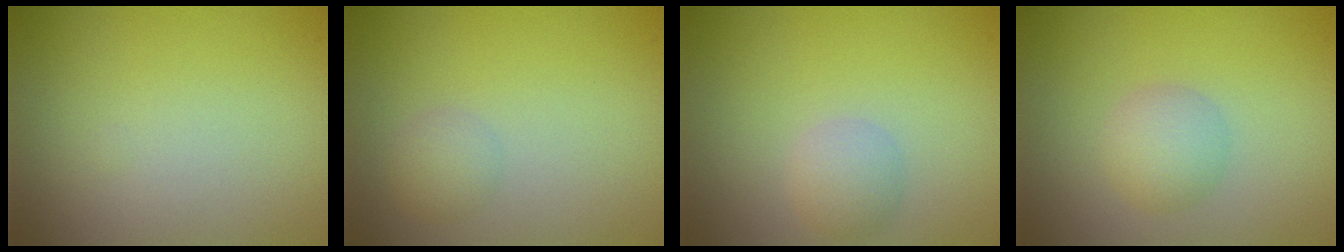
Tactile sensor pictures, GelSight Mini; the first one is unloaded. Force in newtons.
{"total": 1.6, "press": 1.6, "slide": 0.1}
{"total": 1.9, "press": 1.9, "slide": 0.1}
{"total": 2.5, "press": 2.5, "slide": 0.1}